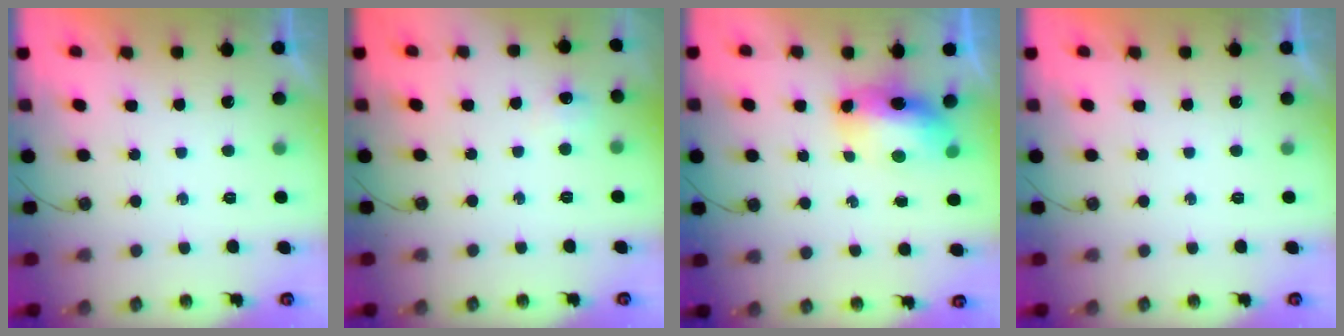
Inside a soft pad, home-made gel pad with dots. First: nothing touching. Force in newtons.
{"total": 5.4, "press": 5.3, "slide": 0.7}
{"total": 9.7, "press": 9.5, "slide": 1.5}
{"total": 0.0}